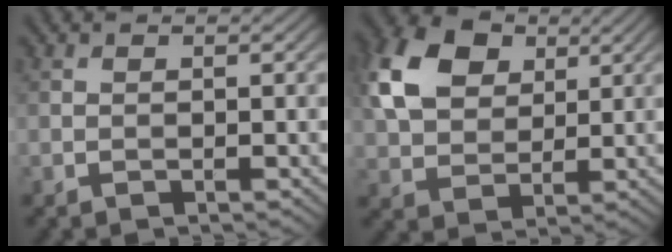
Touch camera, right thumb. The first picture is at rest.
{"total": 10.7, "force": [4.1, 7.4, 6.5], "torque": [-0.168, 0.017, 0.075]}